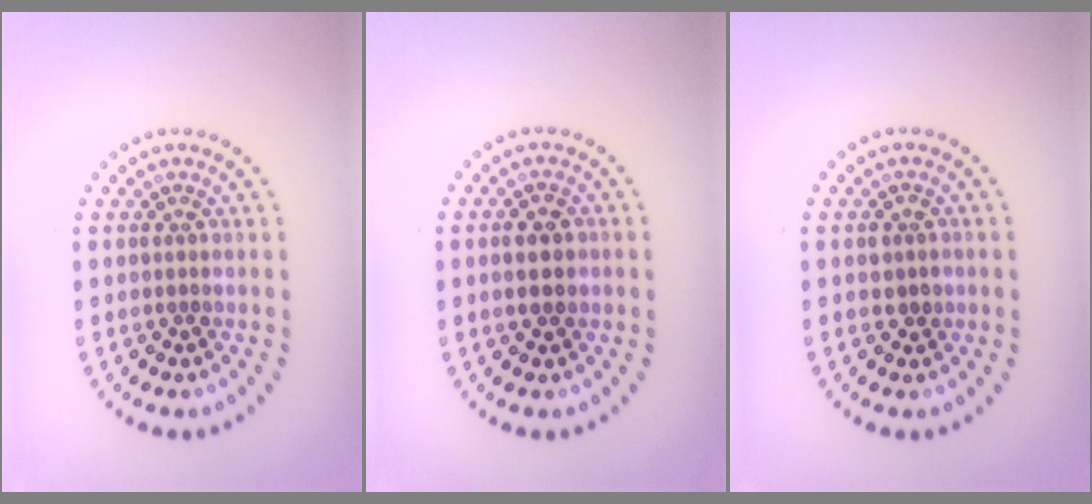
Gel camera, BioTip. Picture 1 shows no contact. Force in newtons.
{"total": 3.1, "press": 3.1, "slide": 0.0}
{"total": 1.4, "press": 1.4, "slide": 0.3}